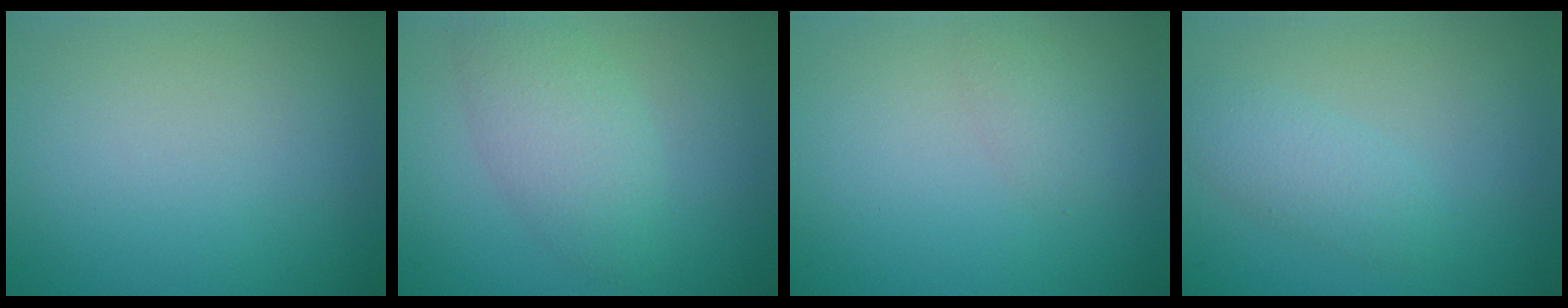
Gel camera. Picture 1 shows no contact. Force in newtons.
{"total": 3.8, "press": 3.8, "slide": 0.1}
{"total": 1.0, "press": 1.0, "slide": 0.1}
{"total": 2.1, "press": 2.1, "slide": 0.1}